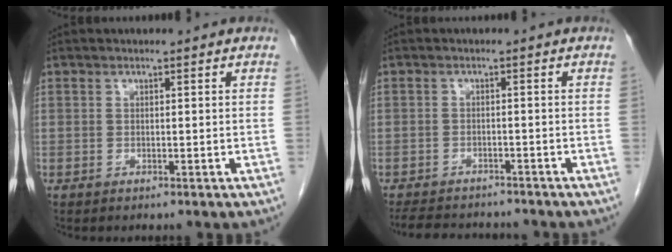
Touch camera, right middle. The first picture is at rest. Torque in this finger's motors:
{"motor_torque": [0.70, -0.61, 0.00, 0.00]}